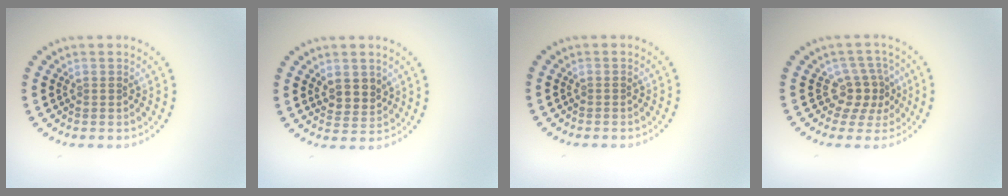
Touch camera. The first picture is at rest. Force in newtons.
{"total": 2.3, "press": 2.1, "slide": 1.0}
{"total": 0.0}
{"total": 2.9, "press": 2.1, "slide": 2.0}